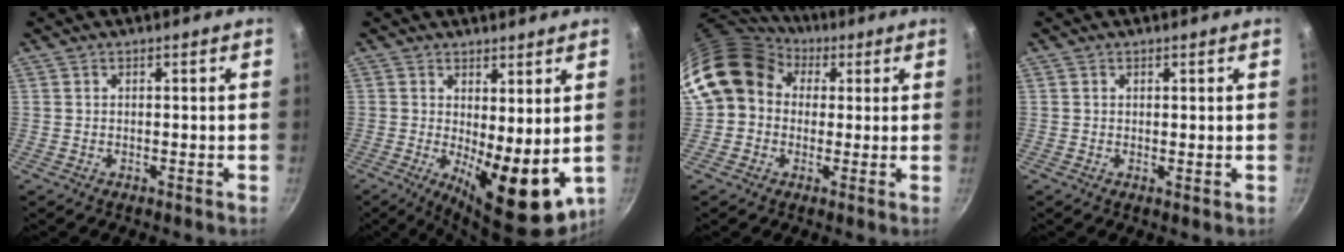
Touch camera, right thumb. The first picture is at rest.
{"total": 12.3, "force": [-0.2, 4.8, 11.3], "torque": [-0.139, -0.021, 0.010]}
{"total": 13.4, "force": [3.5, 11.2, 6.3], "torque": [-0.096, 0.023, 0.047]}
{"total": 0.6, "force": [0.3, 0.2, 0.5], "torque": [-0.008, -0.006, 0.003]}